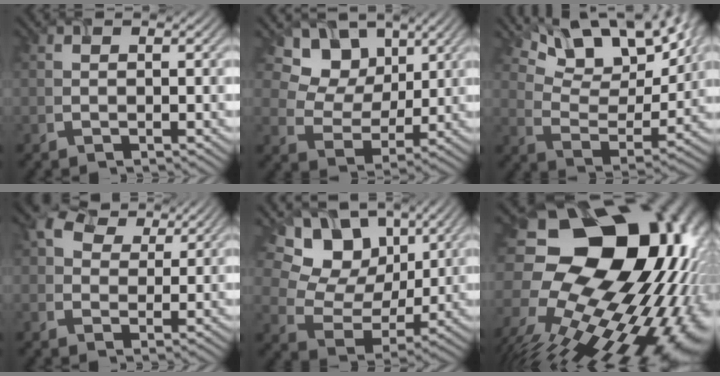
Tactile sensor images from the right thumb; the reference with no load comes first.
{"total": 10.3, "force": [5.7, 7.4, 4.3], "torque": [-0.116, -0.007, 0.127]}
{"total": 14.8, "force": [10.5, 5.9, 8.6], "torque": [-0.150, -0.004, 0.153]}
{"total": 4.4, "force": [2.8, 3.0, 1.5], "torque": [-0.030, 0.005, 0.055]}
{"total": 13.7, "force": [6.9, 9.8, 6.6], "torque": [-0.149, 0.028, 0.134]}
{"total": 21.0, "force": [-1.5, 14.3, 15.3], "torque": [-0.249, -0.022, -0.026]}